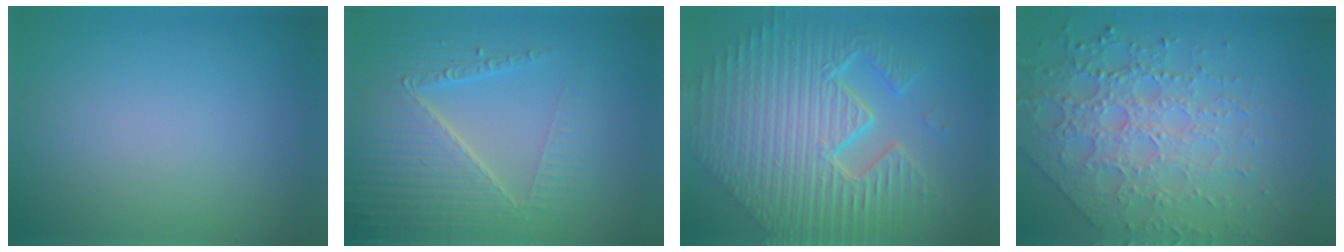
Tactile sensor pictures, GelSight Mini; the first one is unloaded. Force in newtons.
{"total": 6.2, "press": 5.0, "slide": 3.7}
{"total": 11.4, "press": 7.4, "slide": 8.7}
{"total": 7.3, "press": 5.3, "slide": 4.9}